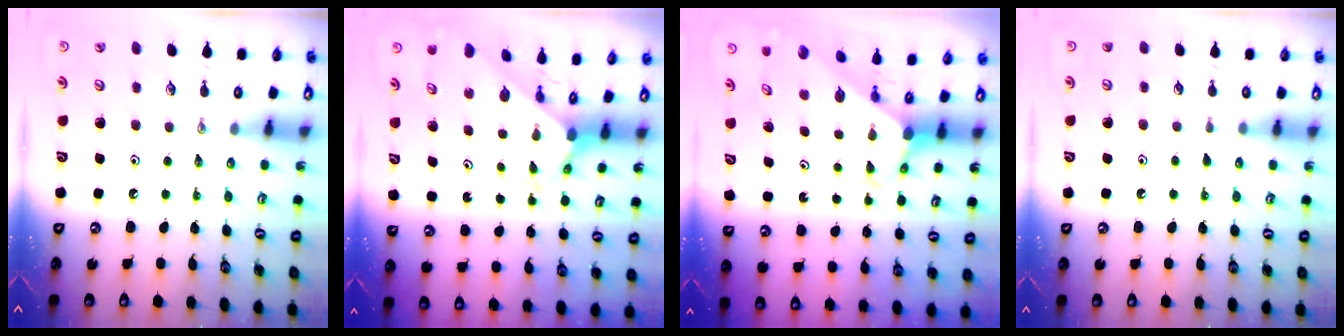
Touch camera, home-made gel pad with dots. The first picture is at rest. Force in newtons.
{"total": 2.3, "press": 2.3, "slide": 0.2}
{"total": 3.1, "press": 3.1, "slide": 0.2}
{"total": 5.6, "press": 5.5, "slide": 0.7}